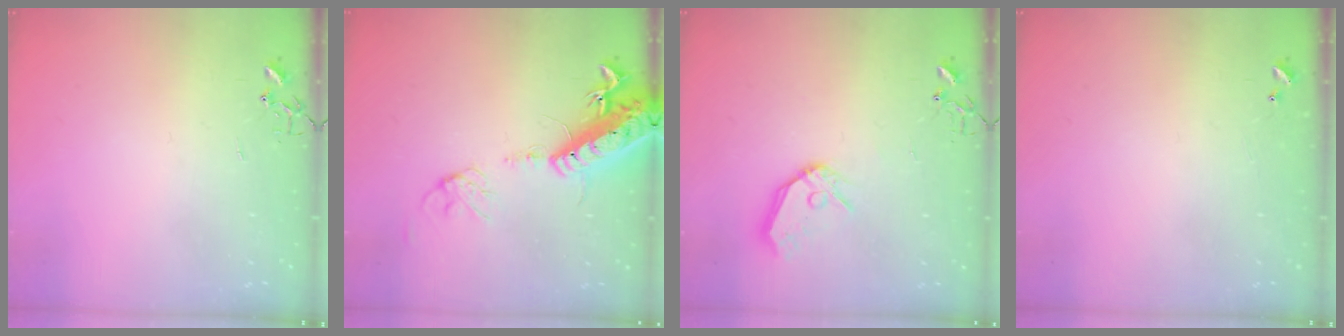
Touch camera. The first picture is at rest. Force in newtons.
{"total": 18.0, "press": 17.6, "slide": 4.1}
{"total": 11.3, "press": 11.2, "slide": 1.5}
{"total": 5.0, "press": 5.0, "slide": 0.6}